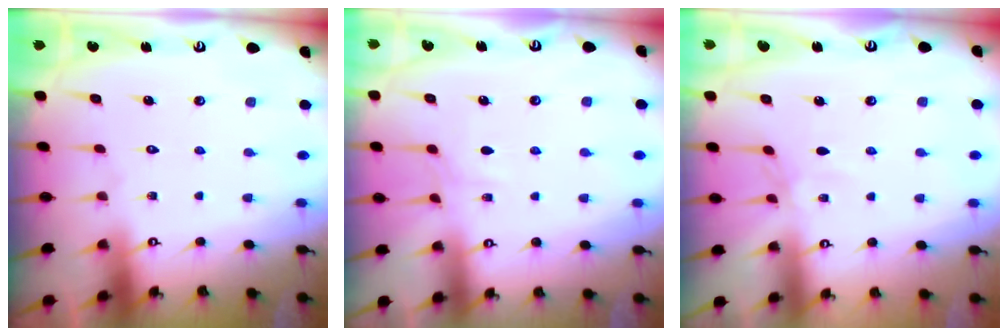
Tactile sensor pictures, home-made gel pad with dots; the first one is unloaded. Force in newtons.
{"total": 5.6, "press": 5.5, "slide": 0.6}
{"total": 1.9, "press": 1.9, "slide": 0.5}